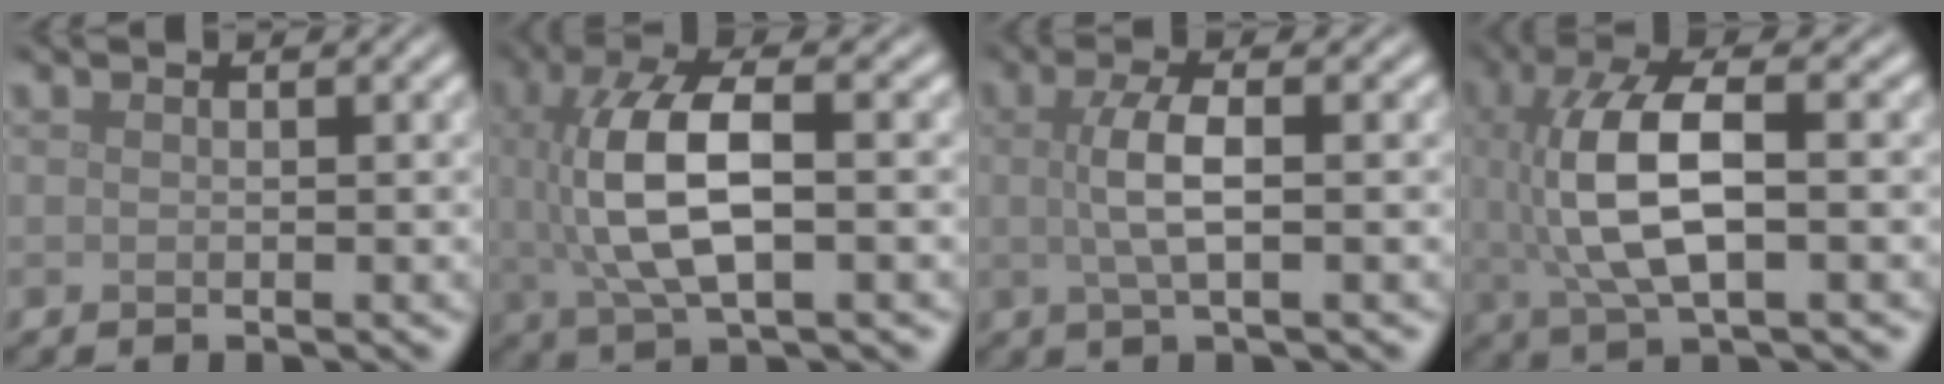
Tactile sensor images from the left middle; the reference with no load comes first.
{"total": 8.0, "force": [0.3, 3.1, 7.3], "torque": [-0.156, 0.005, 0.006]}
{"total": 3.4, "force": [0.2, 0.9, 3.2], "torque": [-0.067, 0.004, 0.003]}
{"total": 7.9, "force": [0.3, 3.1, 7.3], "torque": [-0.156, 0.005, 0.006]}